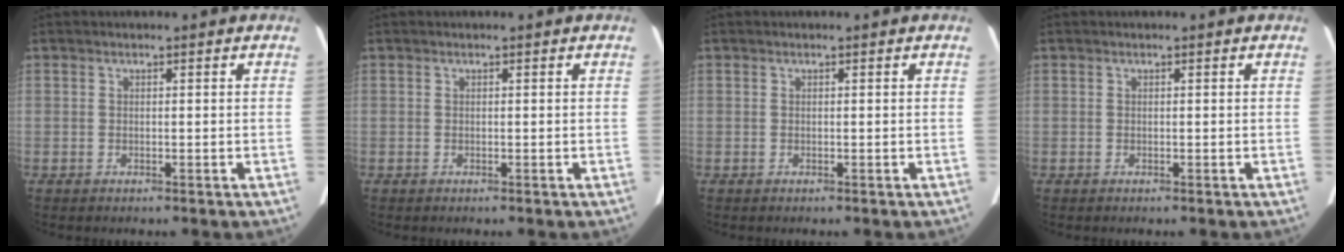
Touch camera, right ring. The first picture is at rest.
{"total": 0.0}
{"total": 0.0}
{"total": 0.0}